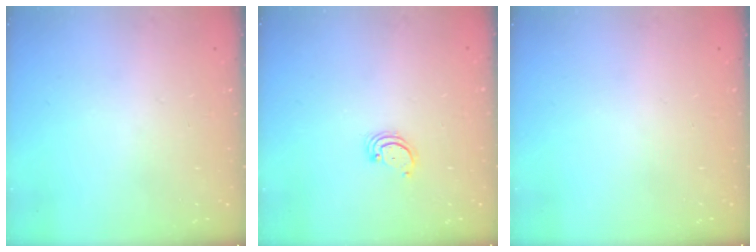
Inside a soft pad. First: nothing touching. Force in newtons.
{"total": 2.5, "press": 2.5, "slide": 0.3}
{"total": 0.0}